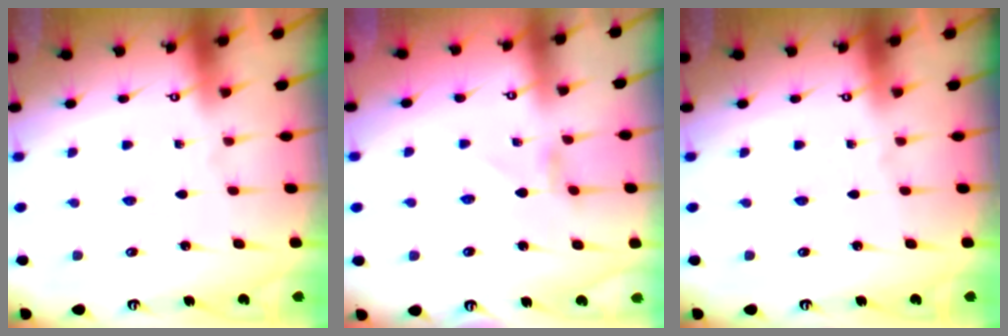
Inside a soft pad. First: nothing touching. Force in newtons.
{"total": 2.8, "press": 2.8, "slide": 0.3}
{"total": 0.0}